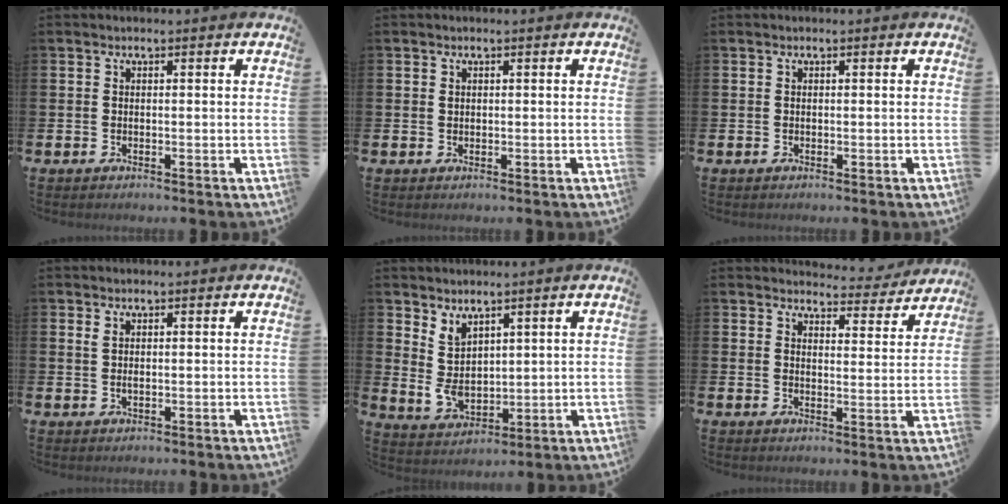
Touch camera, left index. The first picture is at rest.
{"total": 0.7, "force": [0.5, 0.5, 0.2], "torque": [0.011, -0.002, 0.005]}
{"total": 0.0}
{"total": 1.0, "force": [0.6, 0.5, 0.7], "torque": [-0.002, -0.001, 0.008]}
{"total": 4.2, "force": [2.5, 2.8, 1.8], "torque": [-0.041, -0.007, 0.047]}
{"total": 3.8, "force": [3.7, 0.9, 0.0], "torque": [0.003, -0.035, 0.059]}